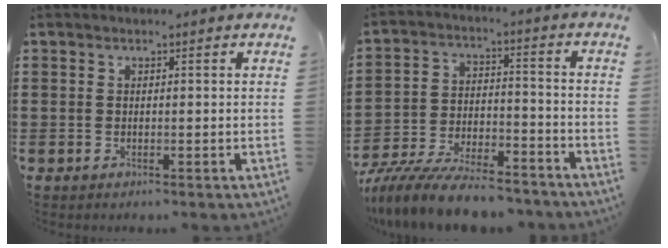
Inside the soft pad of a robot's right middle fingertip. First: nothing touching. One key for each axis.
{"total": 9.6, "fx": -8.9, "fy": 1.6, "fz": 3.3, "tx": -0.067, "ty": 0.018, "tz": -0.173}